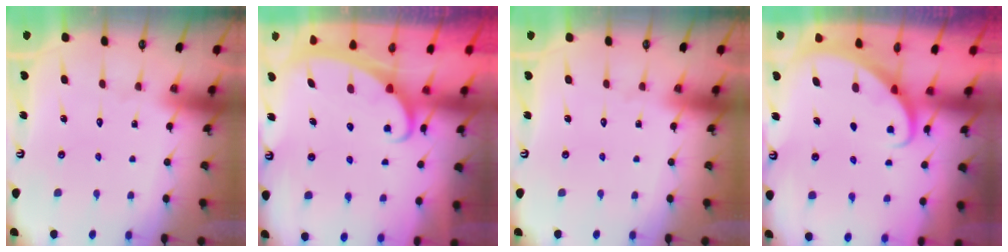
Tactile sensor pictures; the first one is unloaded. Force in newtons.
{"total": 2.3, "press": 2.3, "slide": 0.2}
{"total": 0.0}
{"total": 2.3, "press": 2.3, "slide": 0.1}